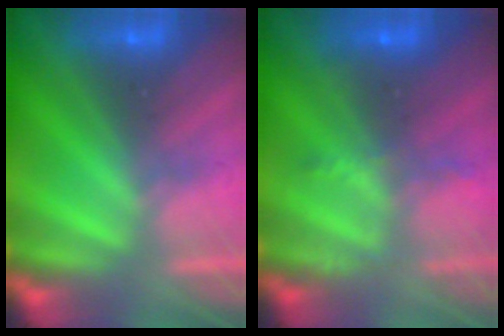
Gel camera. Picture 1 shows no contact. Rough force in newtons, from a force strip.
{"total": 2.3}